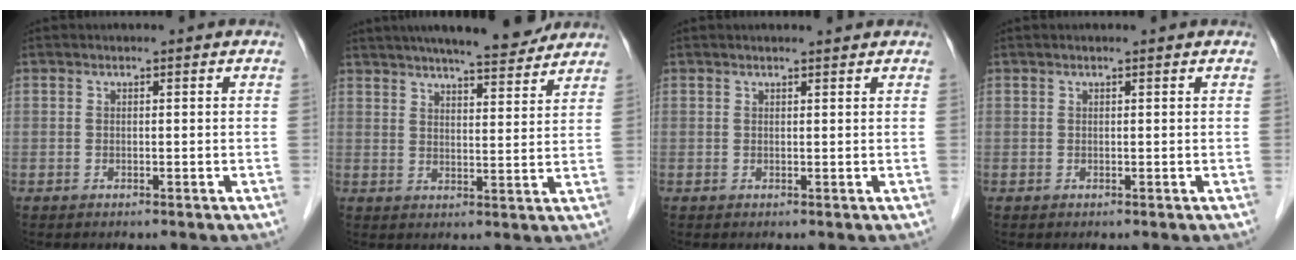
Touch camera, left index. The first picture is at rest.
{"total": 13.0, "force": [11.3, 1.6, 6.2], "torque": [-0.091, 0.008, 0.154]}
{"total": 2.0, "force": [2.0, 0.1, 0.6], "torque": [-0.010, 0.008, 0.026]}
{"total": 0.9, "force": [0.8, 0.0, 0.4], "torque": [-0.009, 0.012, 0.014]}